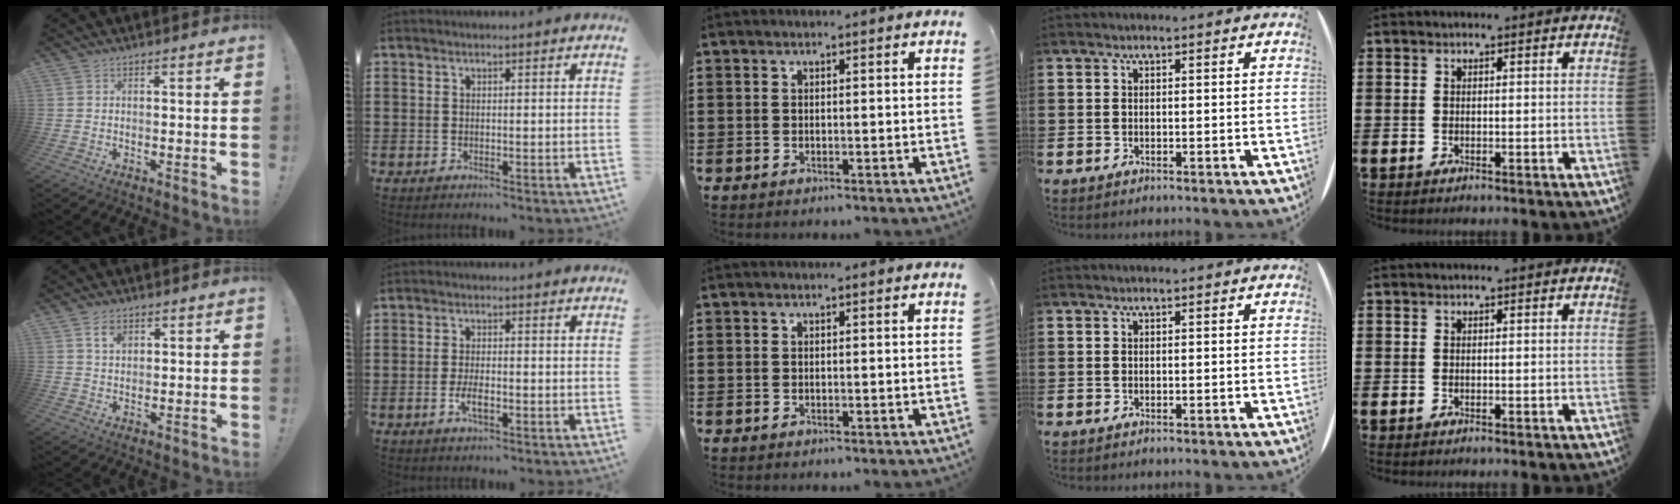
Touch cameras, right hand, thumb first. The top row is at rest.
{"thumb": {"total": 4.2, "force": [2.2, 2.4, 2.6], "torque": [-0.036, -0.007, 0.036]}, "index": {"total": 3.1, "force": [-1.2, 0.9, 2.7], "torque": [-0.054, -0.003, -0.023]}}